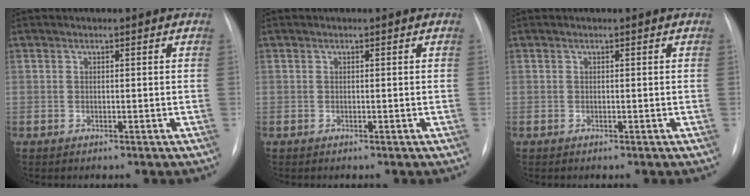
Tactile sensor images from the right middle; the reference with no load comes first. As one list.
[{"total": 0.0}, {"total": 0.0}]